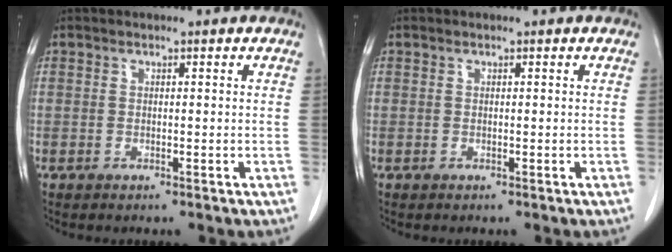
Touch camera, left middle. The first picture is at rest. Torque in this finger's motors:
{"motor_torque": [0.11, -0.01, -0.07, -0.01]}